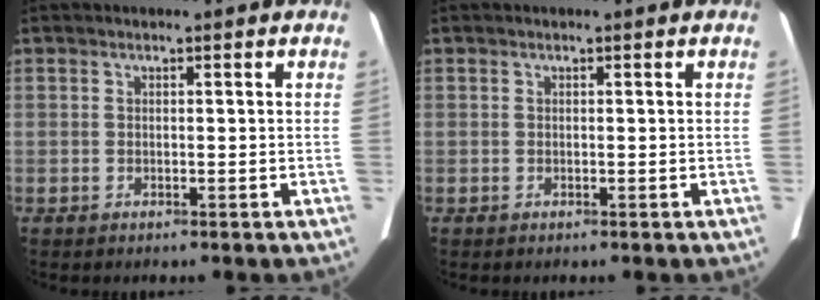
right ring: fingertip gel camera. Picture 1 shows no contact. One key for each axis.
{"total": 0.0}